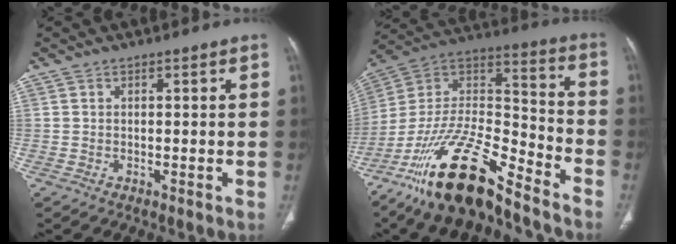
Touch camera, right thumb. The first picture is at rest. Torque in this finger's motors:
{"motor_torque": [2.82, -0.08, 1.62, -1.15, 0.27]}